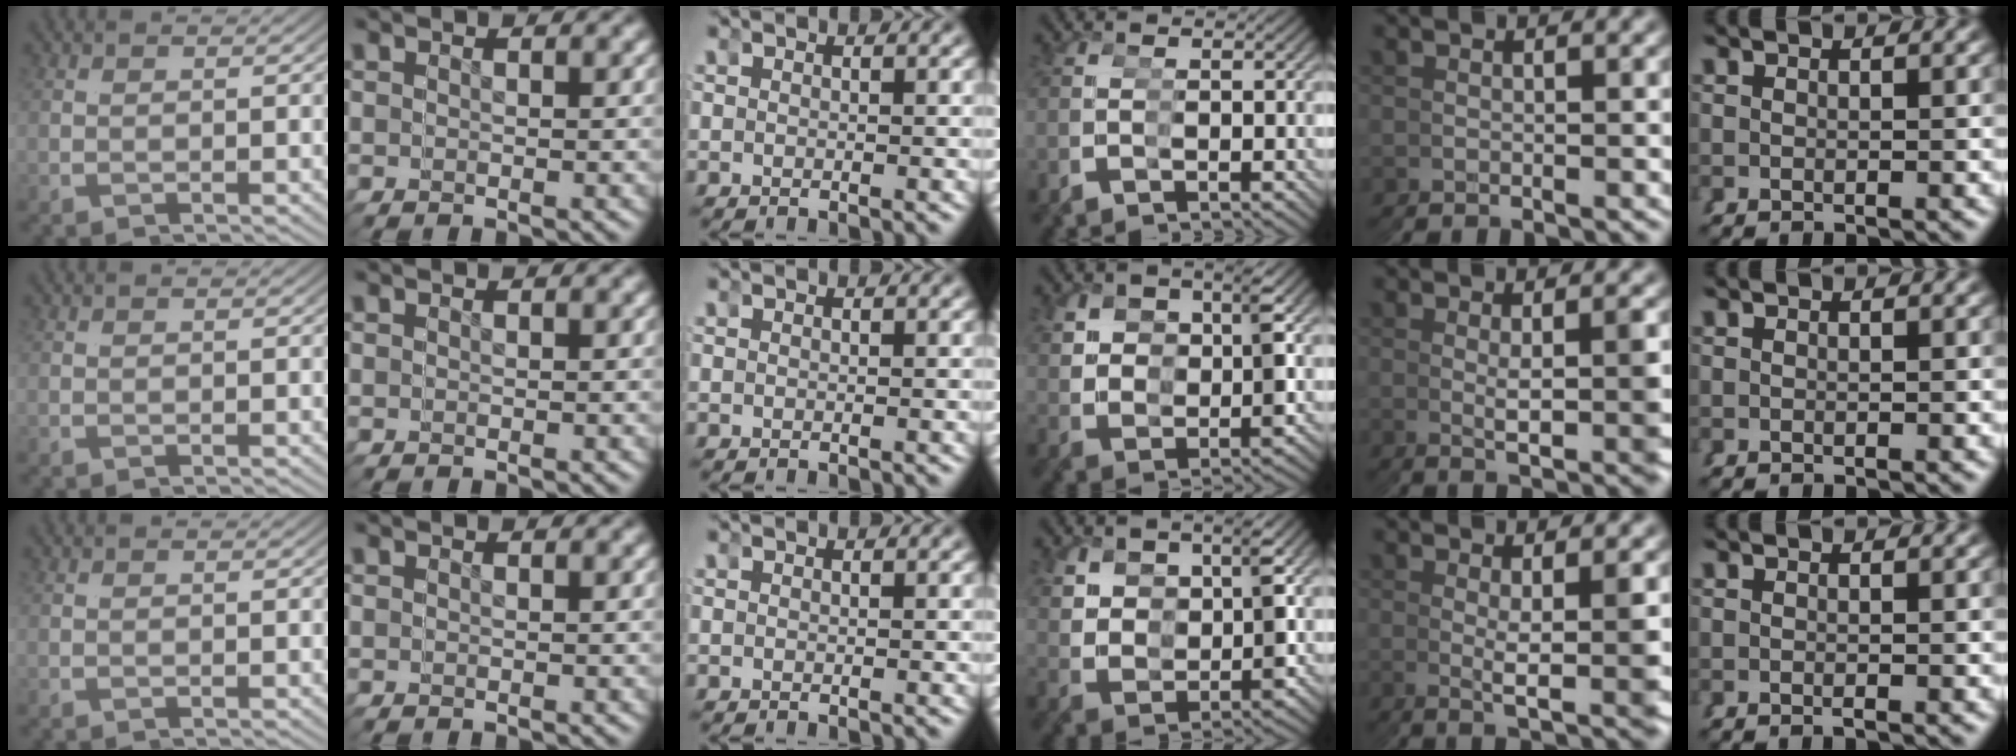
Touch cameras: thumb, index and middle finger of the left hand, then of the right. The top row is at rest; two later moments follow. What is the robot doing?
{"motion": "grasp_and_lifting", "object": "pipette"}